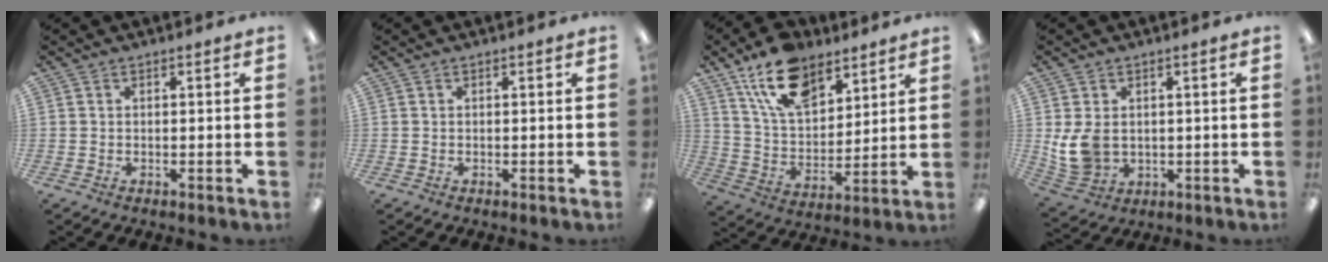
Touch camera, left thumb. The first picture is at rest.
{"total": 0.0}
{"total": 16.0, "force": [10.3, 8.8, 8.4], "torque": [-0.153, -0.036, 0.191]}
{"total": 7.8, "force": [0.8, 6.2, 4.8], "torque": [-0.112, 0.004, 0.019]}